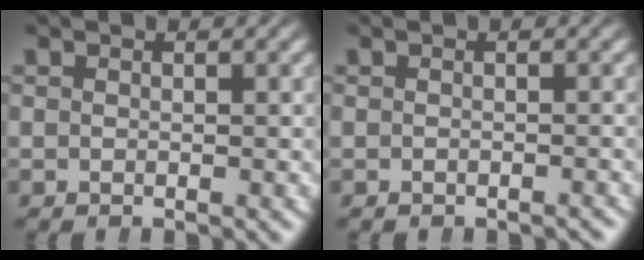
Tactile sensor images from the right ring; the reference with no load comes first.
{"total": 0.8, "force": [-0.7, -0.1, -0.3], "torque": [0.006, -0.002, -0.008]}